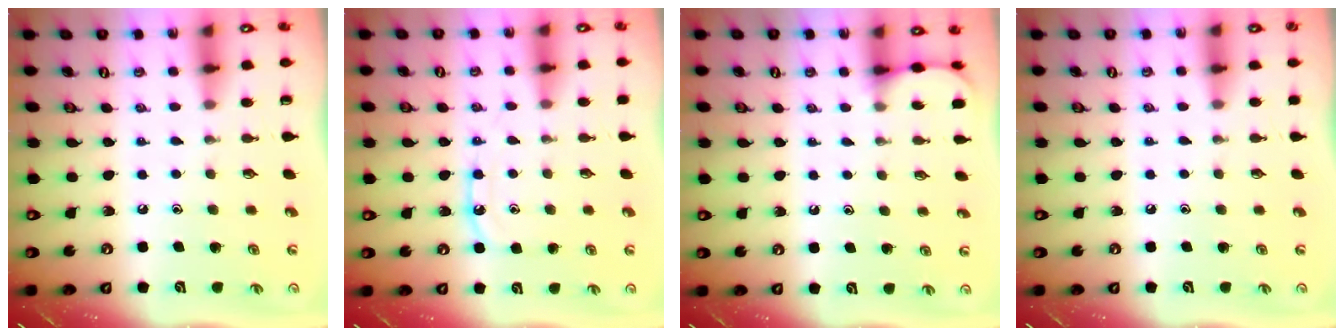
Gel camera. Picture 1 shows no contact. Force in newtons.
{"total": 8.2, "press": 8.1, "slide": 0.9}
{"total": 3.8, "press": 3.8, "slide": 0.5}
{"total": 2.7, "press": 2.7, "slide": 0.5}